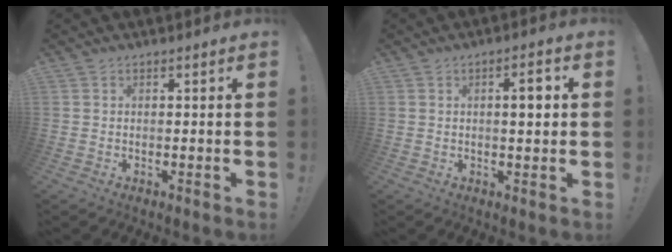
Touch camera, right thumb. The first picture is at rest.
{"total": 4.5, "force": [0.6, 1.1, 4.3], "torque": [-0.059, -0.001, 0.002]}